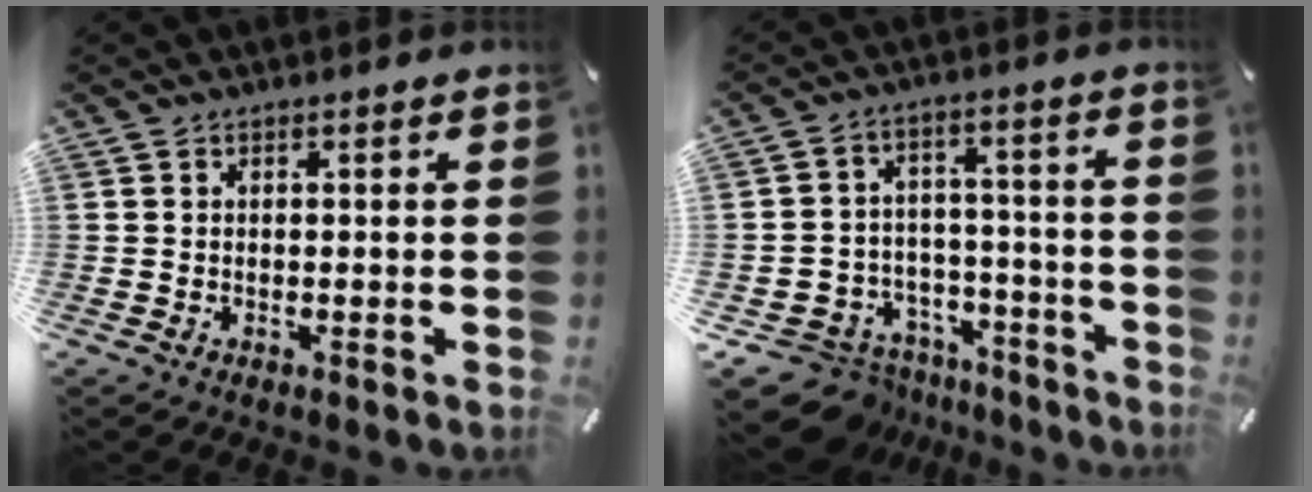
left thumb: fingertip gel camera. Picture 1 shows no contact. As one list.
[{"total": 9.1, "force": [-6.0, 6.6, 1.5], "torque": [-0.020, 0.038, -0.098]}]